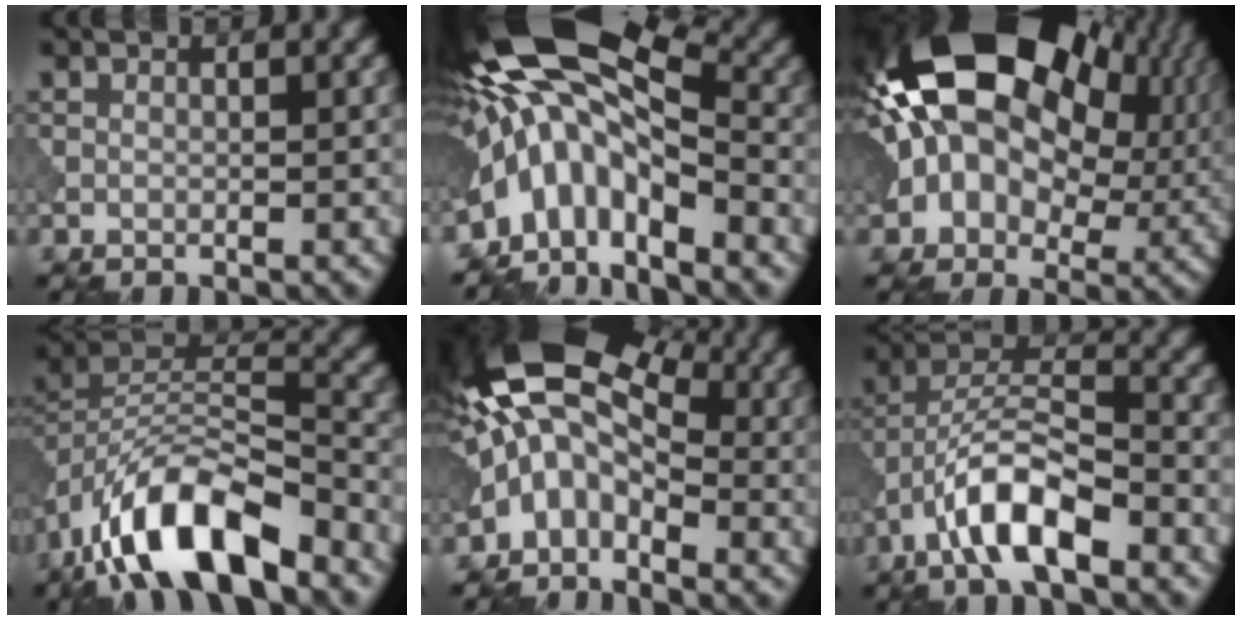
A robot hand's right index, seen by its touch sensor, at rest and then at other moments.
{"total": 11.7, "force": [-1.7, 5.5, 10.2], "torque": [-0.171, 0.022, -0.049]}
{"total": 20.3, "force": [5.5, 13.7, 14.0], "torque": [-0.254, 0.012, 0.100]}
{"total": 11.3, "force": [-7.3, 4.2, 7.5], "torque": [-0.129, 0.009, -0.146]}
{"total": 10.9, "force": [-0.3, 6.9, 8.4], "torque": [-0.140, 0.023, -0.026]}
{"total": 7.7, "force": [-4.1, 2.6, 5.9], "torque": [-0.100, 0.016, -0.081]}